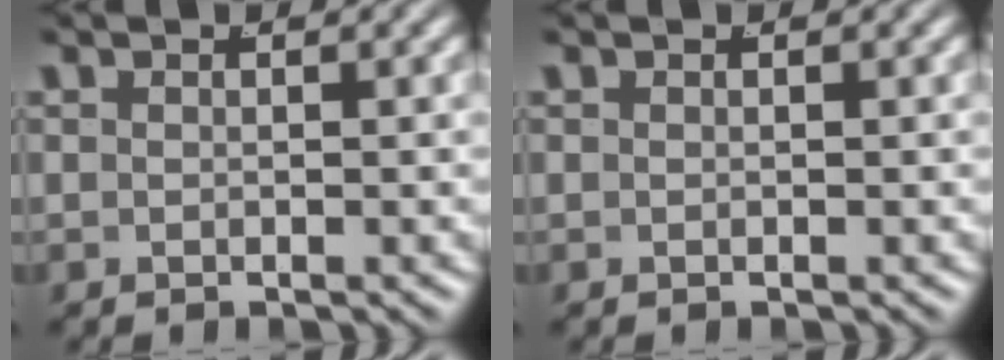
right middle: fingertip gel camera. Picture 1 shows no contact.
{"total": 0.0}